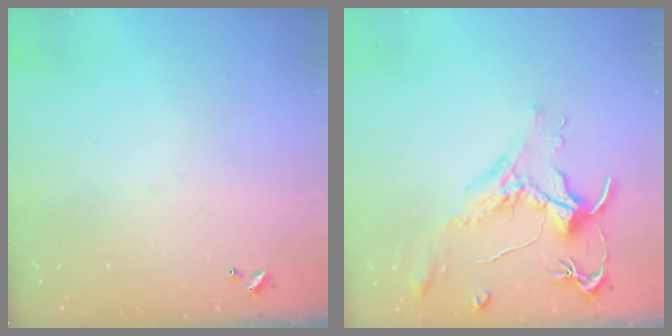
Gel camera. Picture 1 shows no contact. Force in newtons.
{"total": 1.6, "press": 1.4, "slide": 0.7}